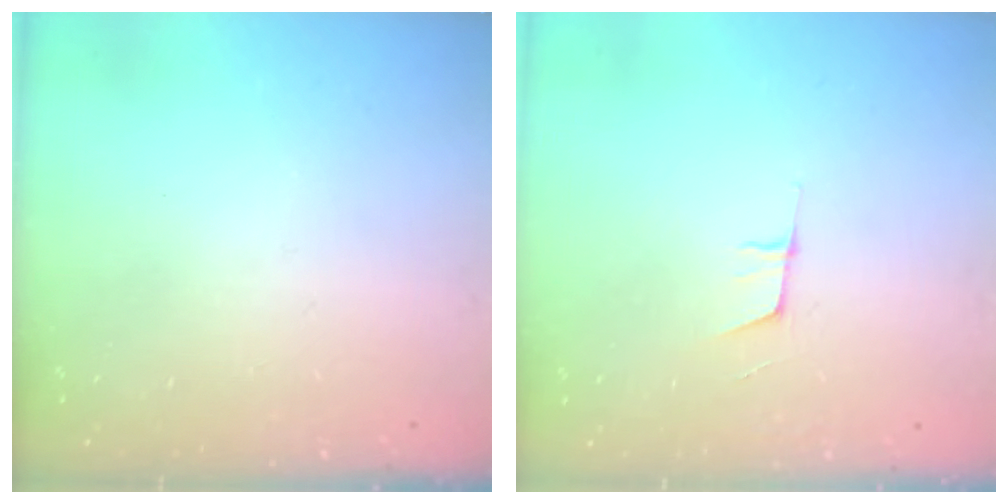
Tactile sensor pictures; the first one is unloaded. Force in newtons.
{"total": 5.1, "press": 4.3, "slide": 2.6}